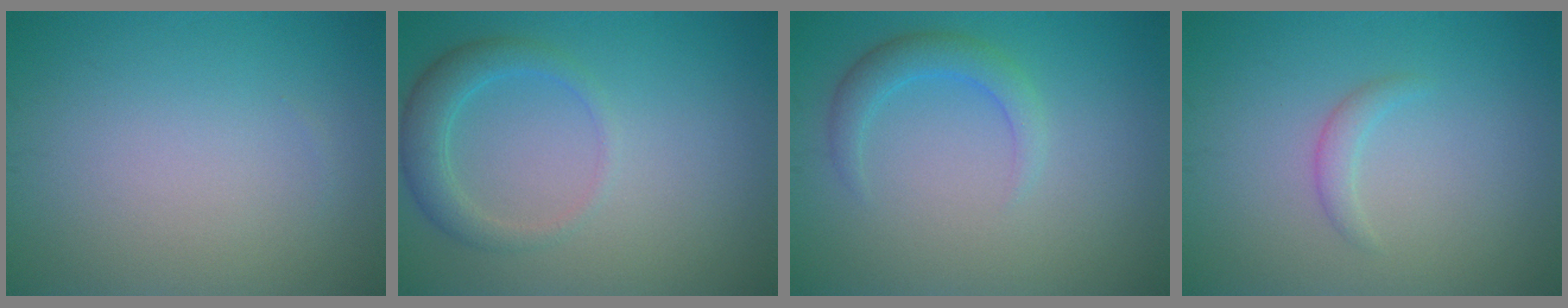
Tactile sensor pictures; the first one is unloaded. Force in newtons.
{"total": 2.9, "press": 2.9, "slide": 0.1}
{"total": 2.5, "press": 2.5, "slide": 0.1}
{"total": 1.2, "press": 1.2, "slide": 0.1}